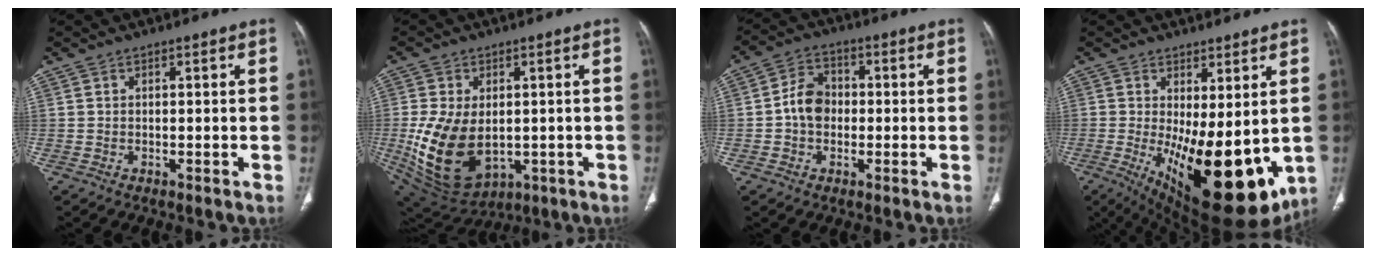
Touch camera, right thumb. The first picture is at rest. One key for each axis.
{"total": 16.0, "fx": -1.6, "fy": 10.4, "fz": 12.1, "tx": -0.221, "ty": -0.012, "tz": 0.006}
{"total": 6.8, "fx": -0.5, "fy": 5.3, "fz": 4.2, "tx": -0.055, "ty": 0.020, "tz": -0.019}
{"total": 20.9, "fx": -2.9, "fy": 8.5, "fz": 18.9, "tx": -0.257, "ty": -0.040, "tz": -0.012}